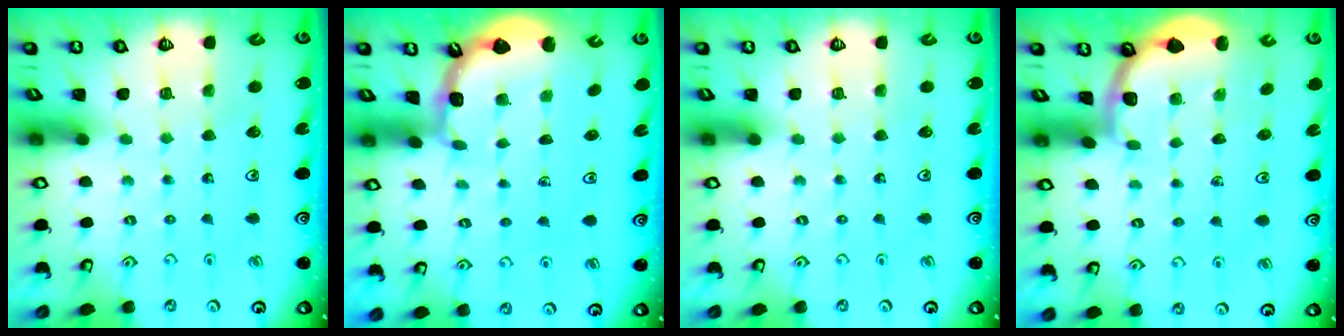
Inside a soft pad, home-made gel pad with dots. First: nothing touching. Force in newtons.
{"total": 2.1, "press": 2.1, "slide": 0.2}
{"total": 0.0}
{"total": 1.7, "press": 1.6, "slide": 0.1}